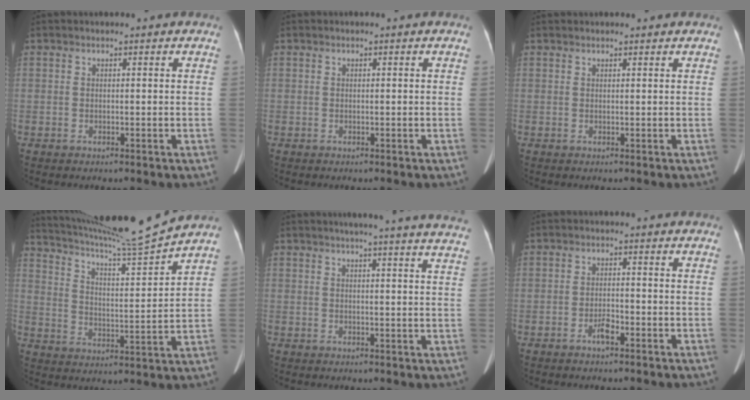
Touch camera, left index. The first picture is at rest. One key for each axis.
{"total": 0.0}
{"total": 2.4, "fx": 2.2, "fy": 0.5, "fz": 0.7, "tx": -0.009, "ty": 0.026, "tz": 0.029}
{"total": 15.0, "fx": 14.0, "fy": -2.9, "fz": 4.5, "tx": -0.090, "ty": -0.041, "tz": 0.226}
{"total": 19.5, "fx": 17.7, "fy": 0.1, "fz": 8.3, "tx": -0.112, "ty": -0.026, "tz": 0.200}
{"total": 2.3, "fx": -2.0, "fy": 0.3, "fz": 1.0, "tx": -0.019, "ty": -0.015, "tz": -0.031}